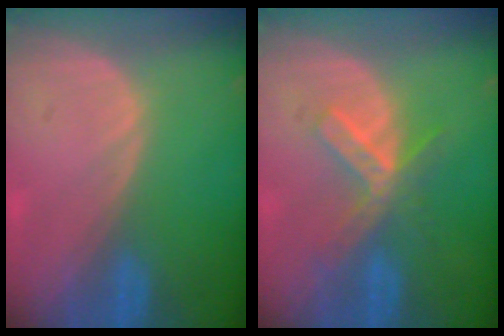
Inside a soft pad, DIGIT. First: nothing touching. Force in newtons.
{"total": 5.5, "press": 5.3, "slide": 1.3}